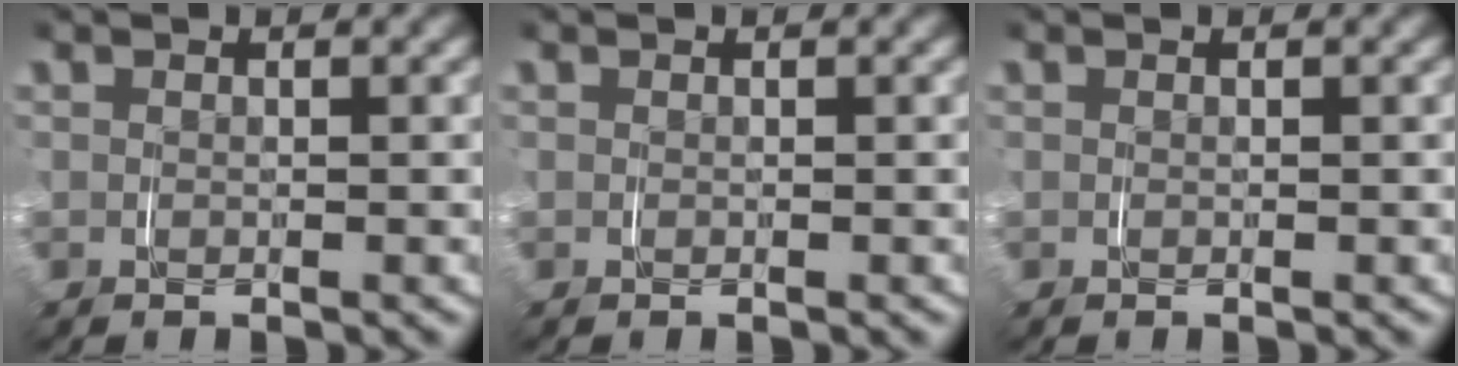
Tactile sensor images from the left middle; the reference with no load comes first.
{"total": 0.0}
{"total": 0.0}